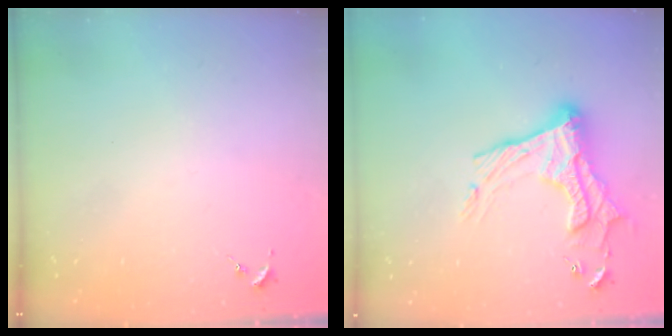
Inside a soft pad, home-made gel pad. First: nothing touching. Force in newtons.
{"total": 19.3, "press": 19.3, "slide": 1.3}